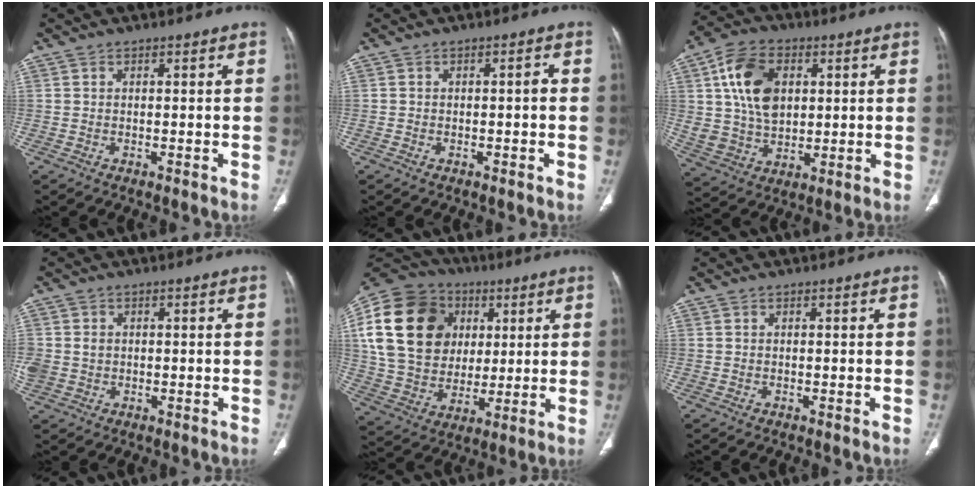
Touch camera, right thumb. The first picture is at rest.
{"total": 1.1, "force": [-0.4, 0.5, 1.0], "torque": [-0.013, 0.009, -0.008]}
{"total": 14.7, "force": [3.9, 10.2, 9.8], "torque": [-0.155, -0.003, 0.074]}
{"total": 4.2, "force": [0.1, 3.6, 2.2], "torque": [-0.057, 0.008, 0.012]}
{"total": 24.4, "force": [6.5, 18.9, 14.0], "torque": [-0.262, 0.021, 0.123]}
{"total": 0.0}